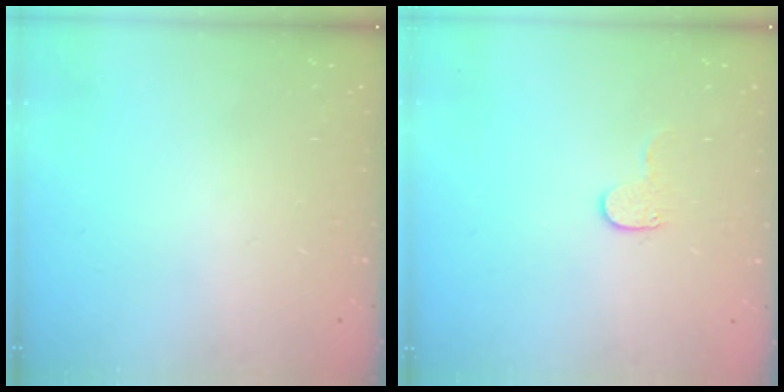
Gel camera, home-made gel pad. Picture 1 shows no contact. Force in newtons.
{"total": 4.1, "press": 4.1, "slide": 0.4}